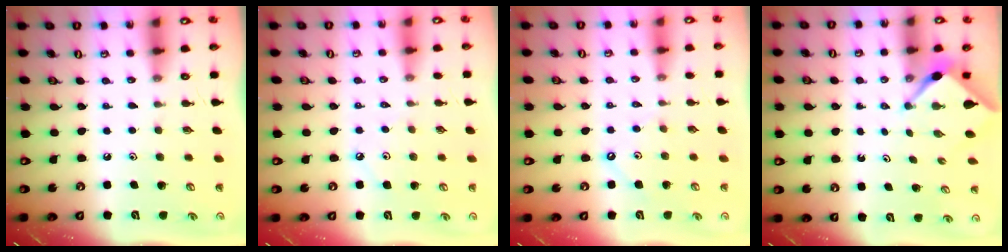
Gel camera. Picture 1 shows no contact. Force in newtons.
{"total": 2.8, "press": 2.7, "slide": 0.5}
{"total": 1.7, "press": 1.6, "slide": 0.3}
{"total": 2.2, "press": 2.2, "slide": 0.3}